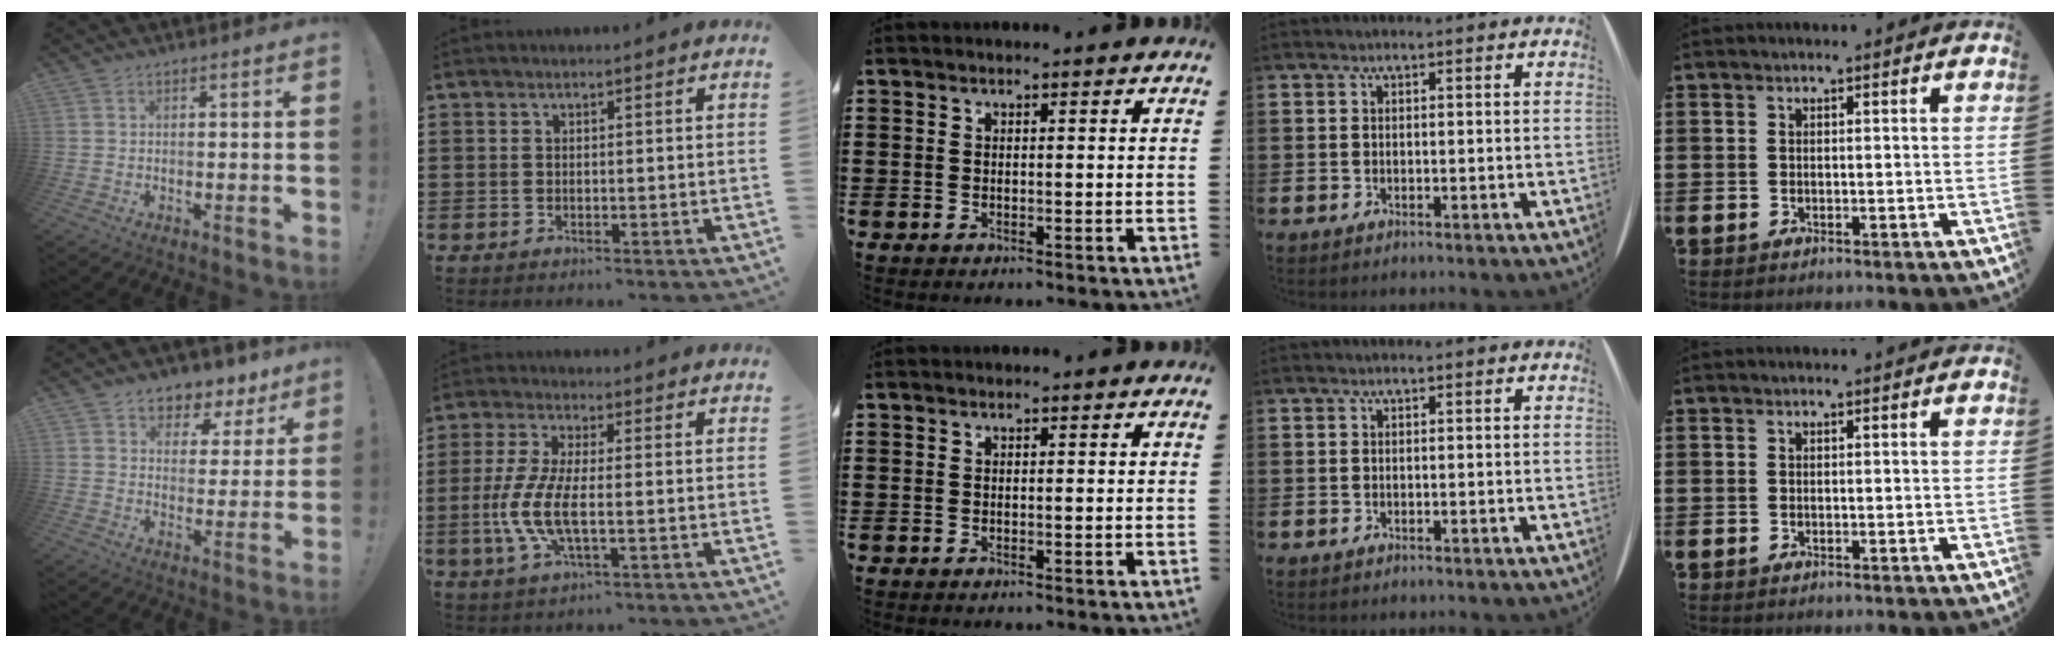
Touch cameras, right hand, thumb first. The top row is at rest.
{"thumb": {"total": 6.7, "force": [4.7, 4.6, 1.3], "torque": [-0.008, -0.043, 0.089]}, "index": {"total": 7.9, "force": [-1.8, 2.7, 7.2], "torque": [-0.172, -0.015, -0.040]}}